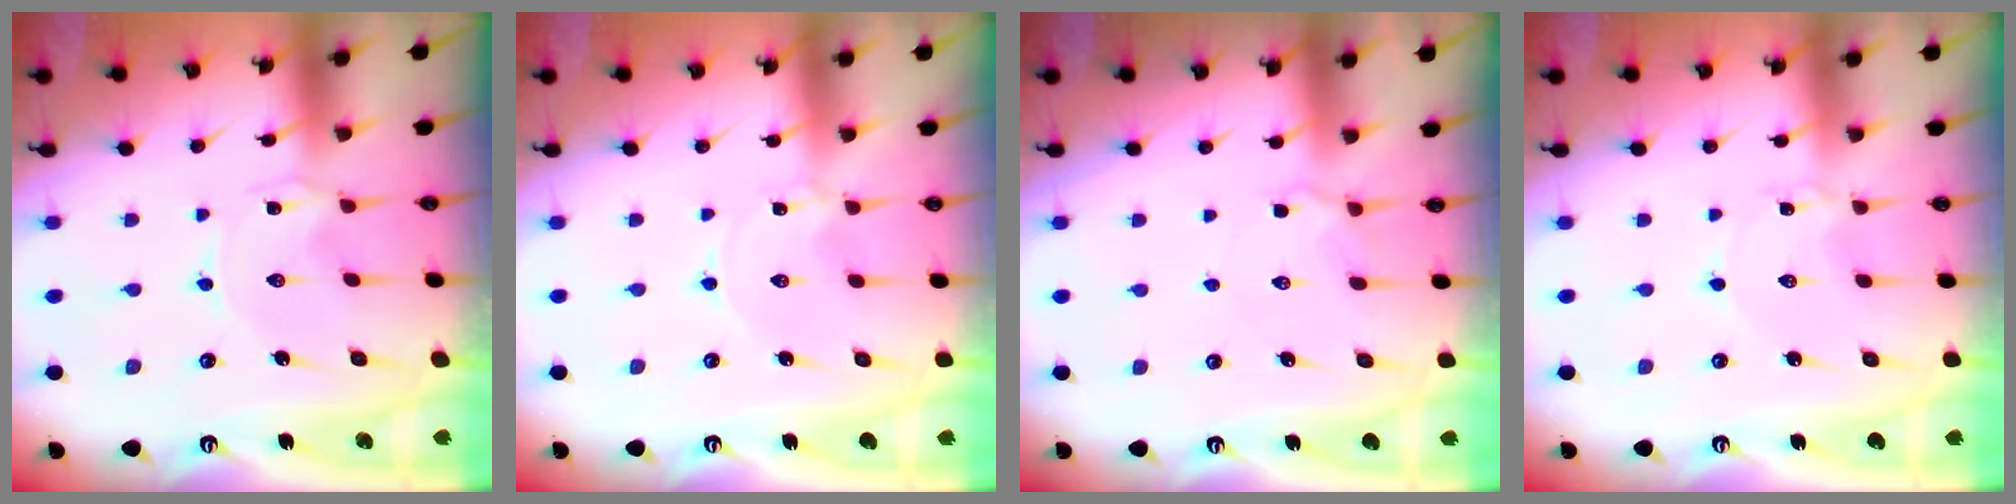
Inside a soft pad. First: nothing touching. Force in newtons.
{"total": 0.0}
{"total": 3.0, "press": 2.9, "slide": 0.7}
{"total": 1.4, "press": 1.4, "slide": 0.1}